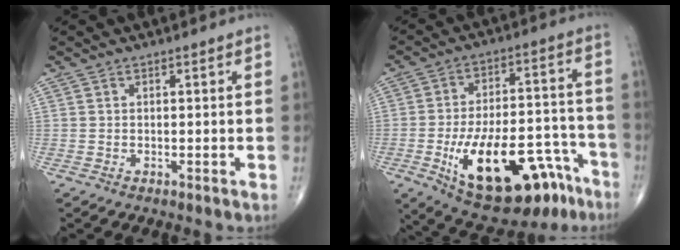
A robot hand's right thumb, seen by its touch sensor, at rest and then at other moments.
{"total": 23.2, "force": [-11.4, 10.5, 17.4], "torque": [-0.250, 0.065, -0.159]}